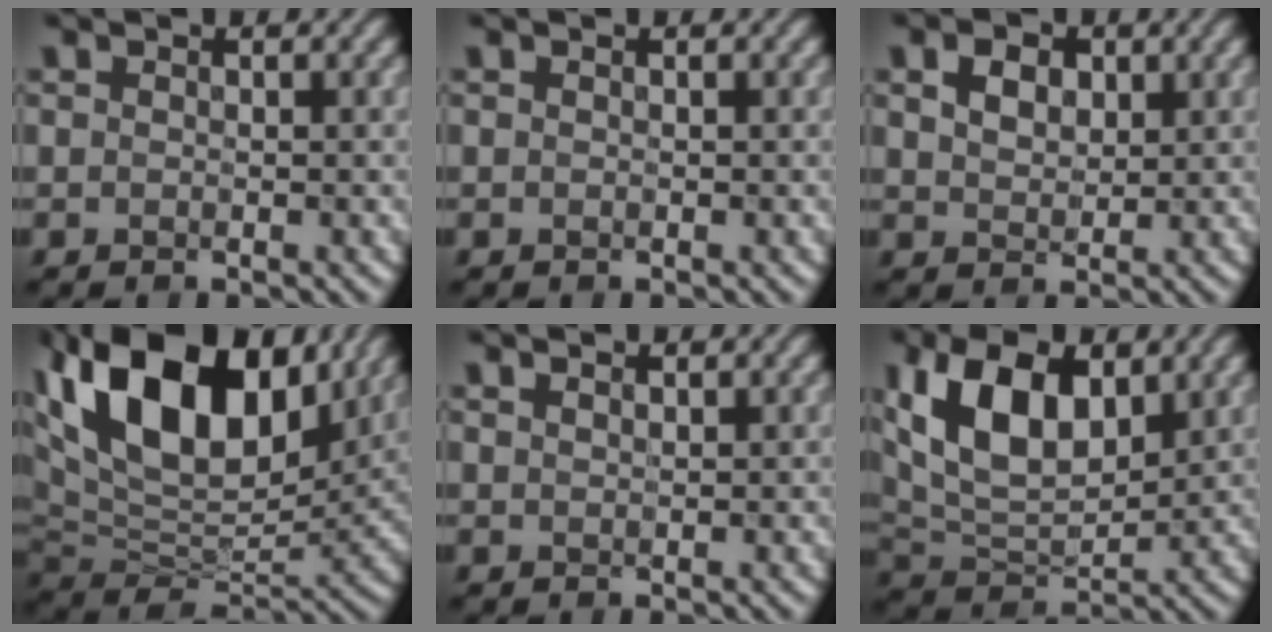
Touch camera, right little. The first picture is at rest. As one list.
[{"total": 0.0}, {"total": 2.3, "force": [0.6, 1.7, 1.5], "torque": [-0.036, 0.000, 0.012]}, {"total": 15.8, "force": [6.7, 9.4, 10.8], "torque": [-0.215, 0.033, 0.121]}, {"total": 1.5, "force": [1.1, 0.6, 0.8], "torque": [-0.008, 0.012, 0.003]}, {"total": 9.9, "force": [3.1, 5.5, 7.5], "torque": [-0.159, 0.010, 0.054]}]